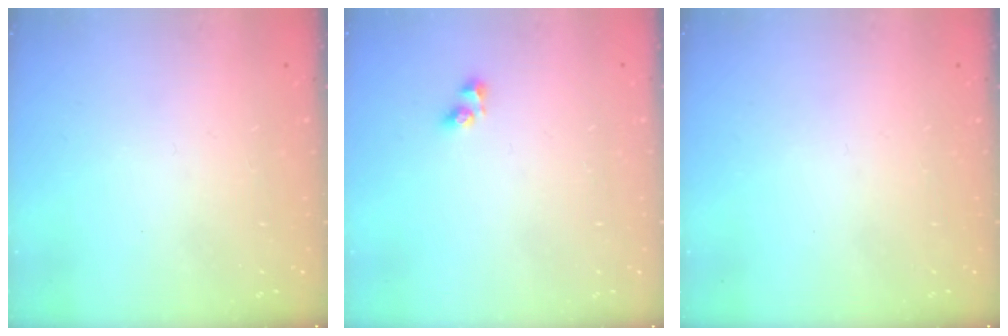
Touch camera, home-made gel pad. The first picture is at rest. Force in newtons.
{"total": 4.0, "press": 4.0, "slide": 0.3}
{"total": 0.0}